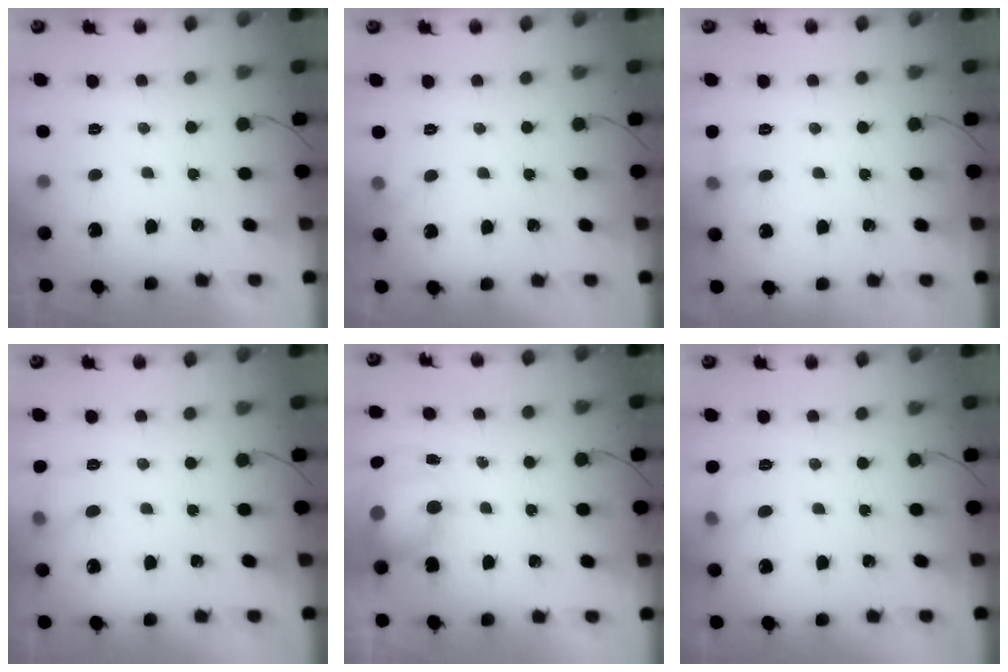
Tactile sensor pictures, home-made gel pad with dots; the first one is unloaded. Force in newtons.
{"total": 5.8, "press": 3.2, "slide": 4.9}
{"total": 5.4, "press": 5.2, "slide": 1.5}
{"total": 7.4, "press": 7.2, "slide": 1.7}
{"total": 7.5, "press": 7.3, "slide": 1.9}
{"total": 6.2, "press": 5.9, "slide": 2.0}